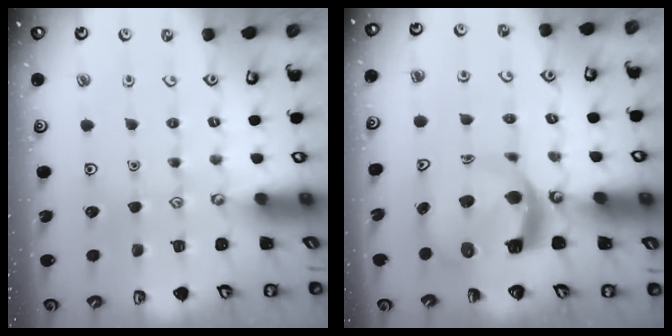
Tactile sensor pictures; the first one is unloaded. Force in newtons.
{"total": 8.0, "press": 8.0, "slide": 1.1}